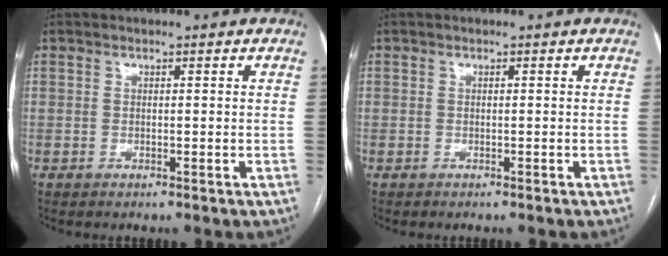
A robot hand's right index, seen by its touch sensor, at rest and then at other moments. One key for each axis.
{"total": 0.5, "fx": -0.4, "fy": 0.3, "fz": -0.2, "tx": 0.001, "ty": 0.005, "tz": -0.008}